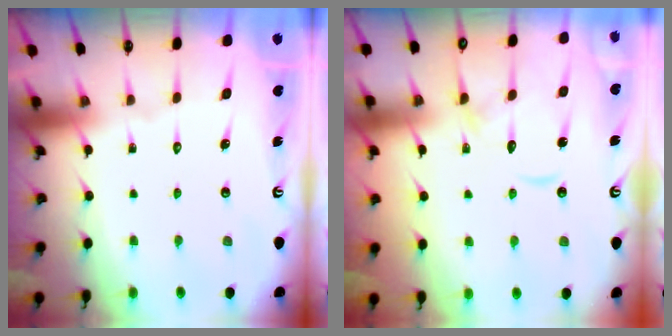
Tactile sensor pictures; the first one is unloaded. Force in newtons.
{"total": 11.8, "press": 11.7, "slide": 1.0}